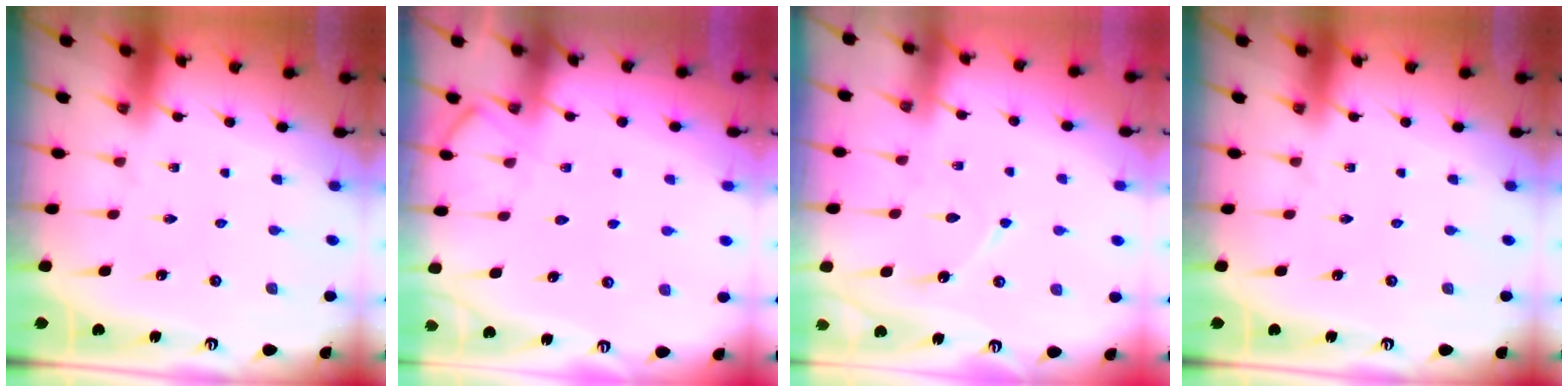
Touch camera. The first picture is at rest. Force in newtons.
{"total": 6.4, "press": 6.4, "slide": 0.7}
{"total": 6.7, "press": 6.7, "slide": 0.7}
{"total": 0.0}